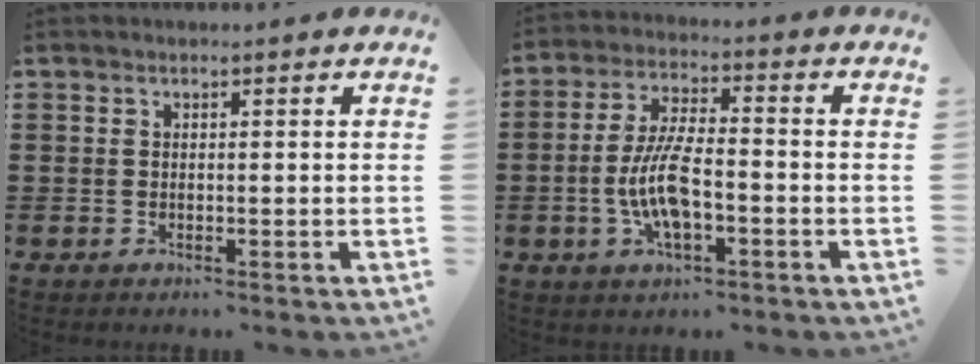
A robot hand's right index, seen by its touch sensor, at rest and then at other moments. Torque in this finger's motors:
{"motor_torque": [2.14, 0.00, 0.60, 0.21]}